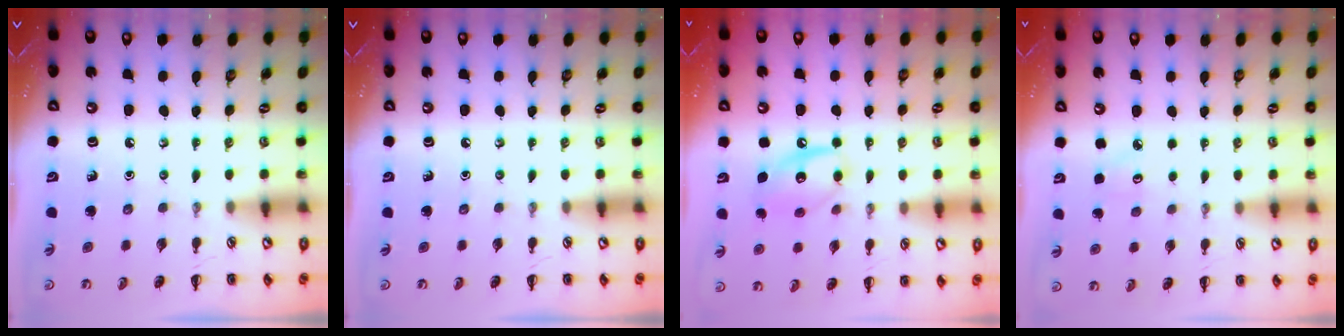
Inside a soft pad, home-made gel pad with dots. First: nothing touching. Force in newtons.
{"total": 0.0}
{"total": 11.2, "press": 11.1, "slide": 1.4}
{"total": 3.6, "press": 3.5, "slide": 0.8}